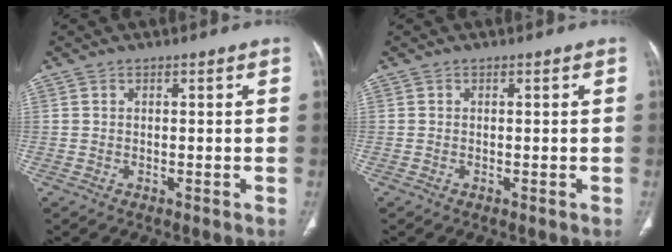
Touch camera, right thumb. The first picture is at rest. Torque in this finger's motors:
{"motor_torque": [-0.18, 0.69, 0.26, 0.71, 0.19]}